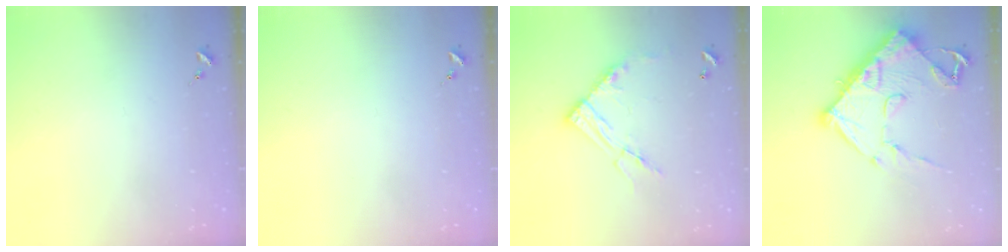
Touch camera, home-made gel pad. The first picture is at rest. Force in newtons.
{"total": 0.0}
{"total": 13.1, "press": 13.0, "slide": 1.2}
{"total": 16.4, "press": 16.4, "slide": 1.4}